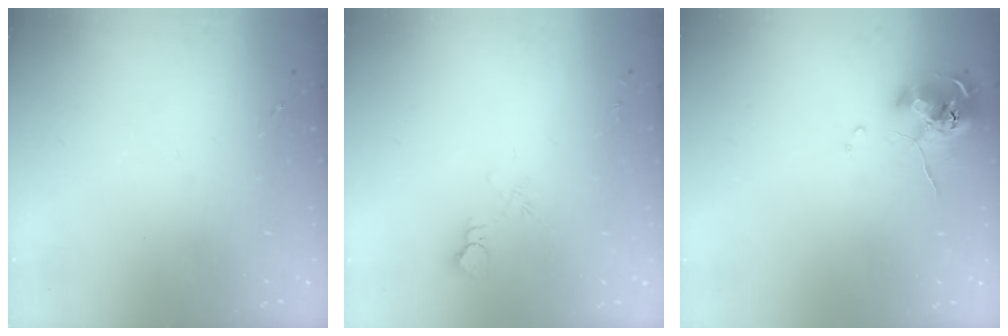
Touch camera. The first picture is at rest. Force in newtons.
{"total": 3.7, "press": 3.7, "slide": 0.4}
{"total": 10.1, "press": 10.0, "slide": 0.9}